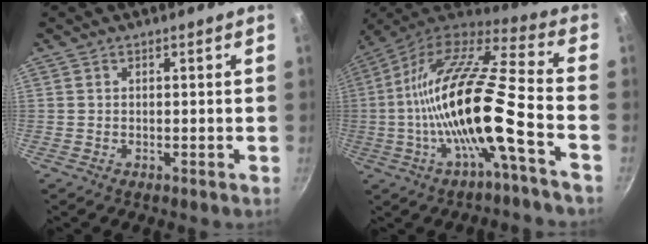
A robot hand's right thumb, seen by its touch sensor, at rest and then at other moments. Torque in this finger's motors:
{"motor_torque": [0.87, 0.87, 2.57, -0.18, 0.92]}